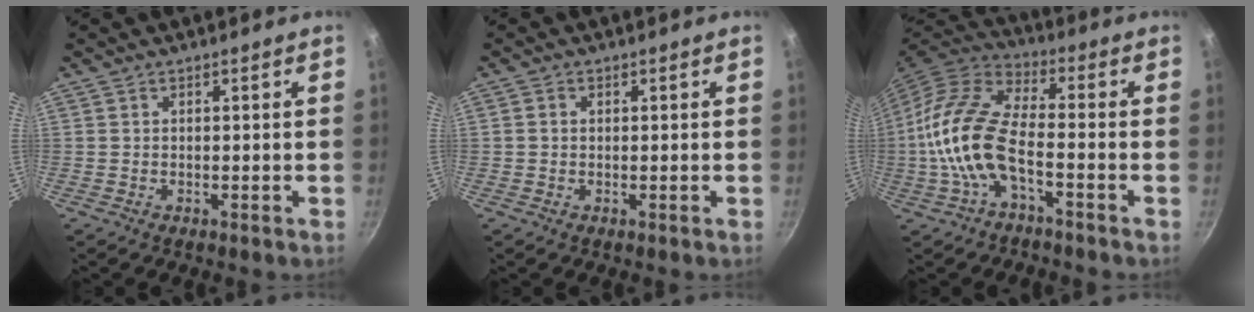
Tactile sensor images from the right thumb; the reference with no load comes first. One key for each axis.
{"total": 1.0, "fx": 0.1, "fy": 0.9, "fz": 0.5, "tx": -0.009, "ty": 0.005, "tz": 0.000}
{"total": 14.3, "fx": -3.8, "fy": 6.2, "fz": 12.3, "tx": -0.248, "ty": 0.037, "tz": -0.088}